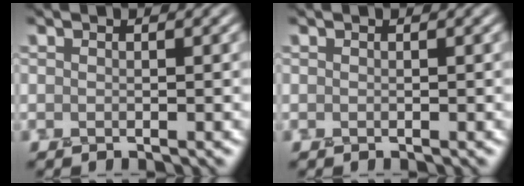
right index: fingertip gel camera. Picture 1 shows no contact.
{"total": 0.0}